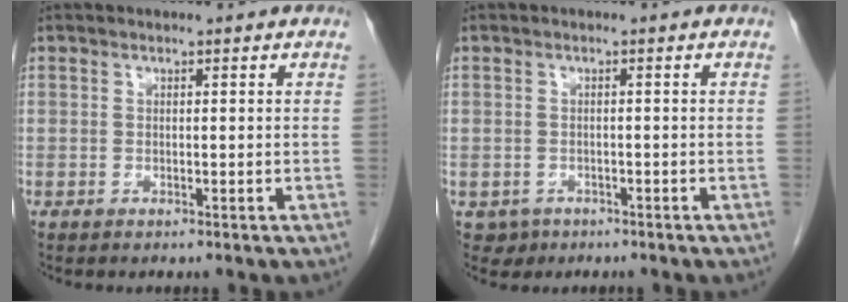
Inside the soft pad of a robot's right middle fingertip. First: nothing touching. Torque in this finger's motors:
{"motor_torque": [-0.22, -0.26, -0.05, -0.02]}